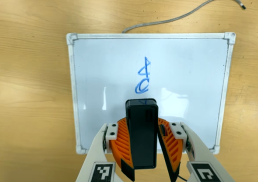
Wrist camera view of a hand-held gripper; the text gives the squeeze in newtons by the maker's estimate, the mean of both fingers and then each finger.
{"total": 9.3, "left": 9.3, "right": 9.3}